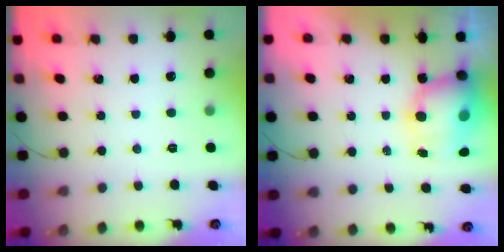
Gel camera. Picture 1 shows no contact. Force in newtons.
{"total": 10.2, "press": 10.0, "slide": 2.0}